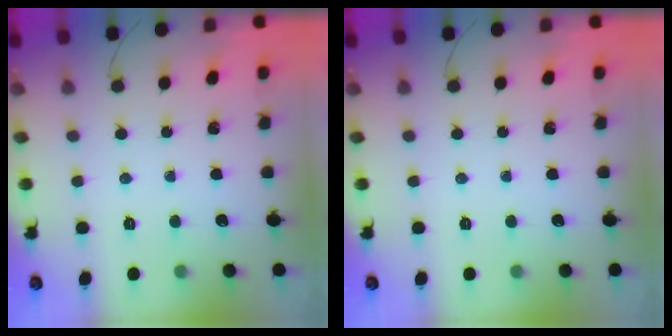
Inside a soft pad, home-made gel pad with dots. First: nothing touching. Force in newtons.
{"total": 0.0}